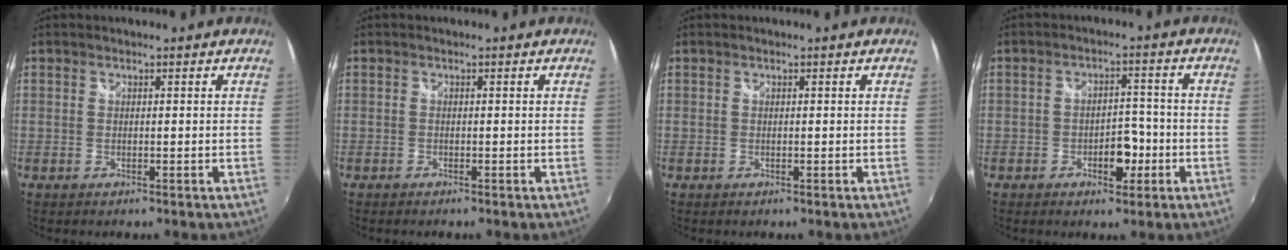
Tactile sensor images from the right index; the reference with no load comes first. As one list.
[{"total": 0.6, "force": [-0.6, 0.2, 0.2], "torque": [-0.005, -0.004, -0.013]}, {"total": 0.0}, {"total": 5.1, "force": [-2.2, 3.0, 3.5], "torque": [-0.059, 0.003, -0.027]}]